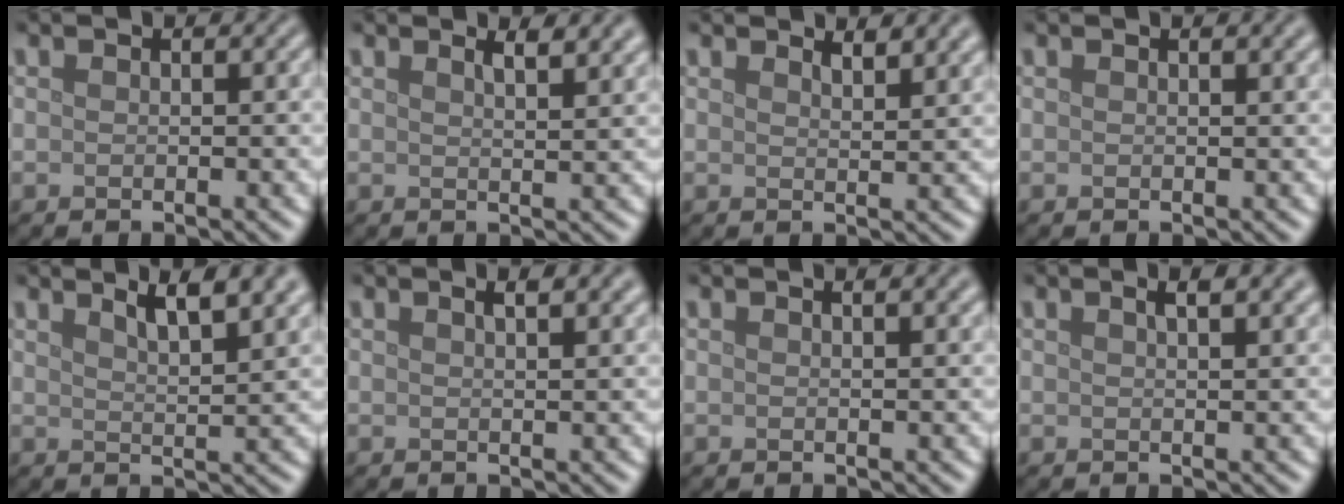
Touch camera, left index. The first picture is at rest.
{"total": 3.3, "force": [2.2, 1.1, 2.1], "torque": [-0.010, 0.017, 0.014]}
{"total": 2.6, "force": [2.3, 0.6, 1.1], "torque": [-0.008, 0.002, 0.034]}
{"total": 1.5, "force": [0.9, 0.5, 1.1], "torque": [-0.007, 0.005, 0.010]}
{"total": 4.9, "force": [3.4, 1.3, 3.3], "torque": [-0.032, 0.023, 0.037]}
{"total": 3.0, "force": [1.7, 1.1, 2.2], "torque": [-0.011, 0.012, 0.008]}
{"total": 2.0, "force": [1.2, 0.7, 1.4], "torque": [-0.008, 0.004, 0.009]}
{"total": 3.4, "force": [1.9, 1.3, 2.5], "torque": [-0.011, 0.012, 0.008]}